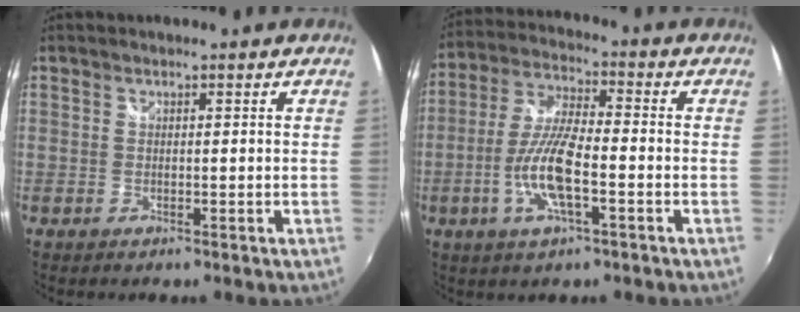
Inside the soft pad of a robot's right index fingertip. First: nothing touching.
{"total": 11.0, "force": [-3.6, 2.7, 10.0], "torque": [-0.210, -0.003, -0.070]}